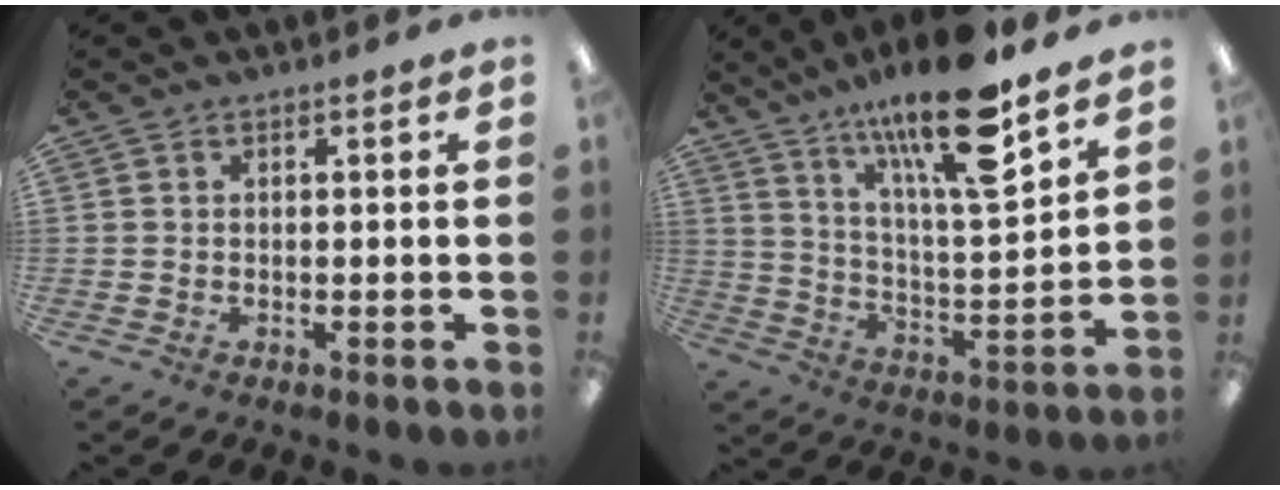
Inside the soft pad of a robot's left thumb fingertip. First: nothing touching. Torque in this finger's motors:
{"motor_torque": [0.97, 0.30, 1.67, -1.10, 0.36]}